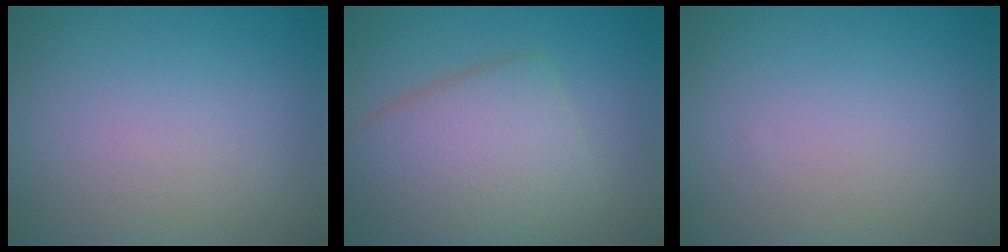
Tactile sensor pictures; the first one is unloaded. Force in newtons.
{"total": 6.7, "press": 6.7, "slide": 0.5}
{"total": 0.0}